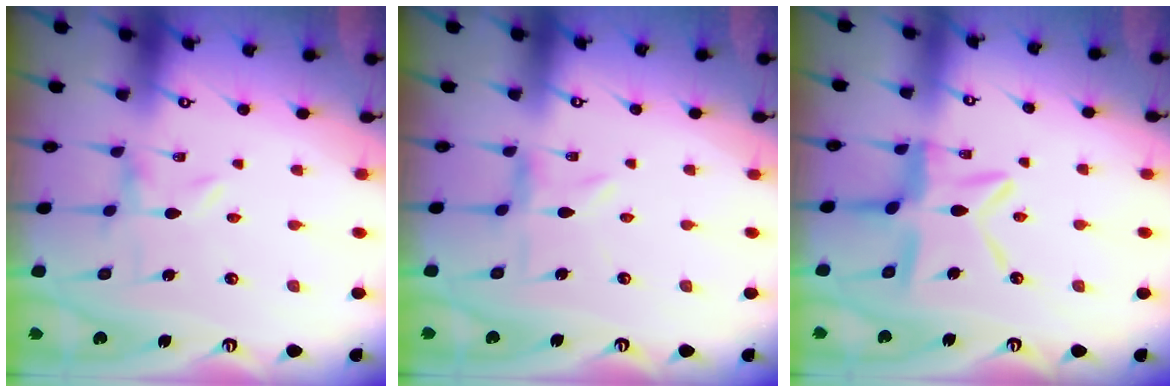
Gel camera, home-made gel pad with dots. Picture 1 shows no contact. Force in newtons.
{"total": 1.9, "press": 1.9, "slide": 0.4}
{"total": 11.9, "press": 11.8, "slide": 1.1}